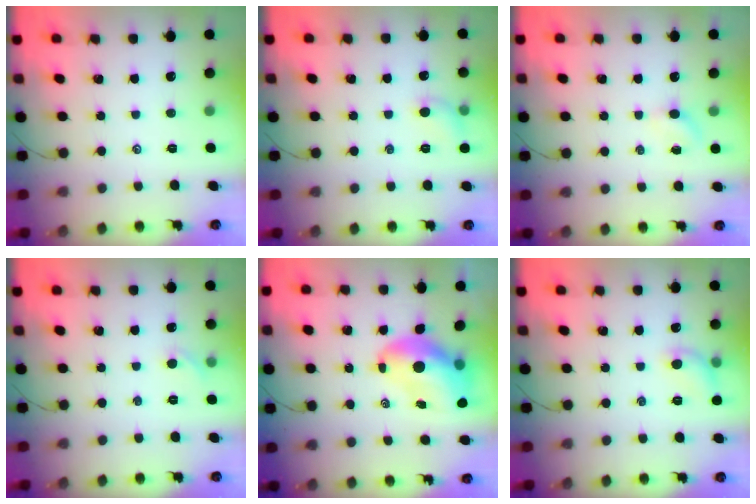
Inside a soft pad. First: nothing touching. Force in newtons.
{"total": 5.5, "press": 5.4, "slide": 1.1}
{"total": 2.1, "press": 2.0, "slide": 0.7}
{"total": 3.9, "press": 3.6, "slide": 1.5}
{"total": 10.1, "press": 9.6, "slide": 2.9}
{"total": 6.4, "press": 6.3, "slide": 0.8}